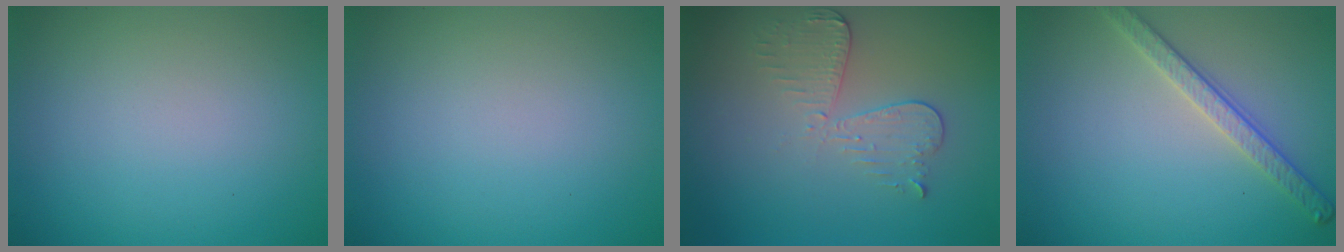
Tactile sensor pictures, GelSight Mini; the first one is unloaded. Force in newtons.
{"total": 0.0}
{"total": 2.9, "press": 2.6, "slide": 1.4}
{"total": 2.8, "press": 2.7, "slide": 0.8}